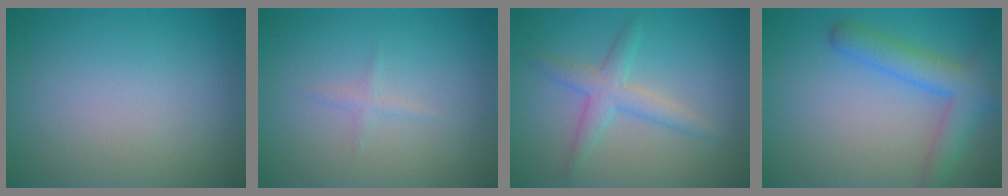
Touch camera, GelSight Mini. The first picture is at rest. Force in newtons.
{"total": 0.8, "press": 0.8, "slide": 0.1}
{"total": 3.0, "press": 3.0, "slide": 0.2}
{"total": 4.4, "press": 4.4, "slide": 0.2}